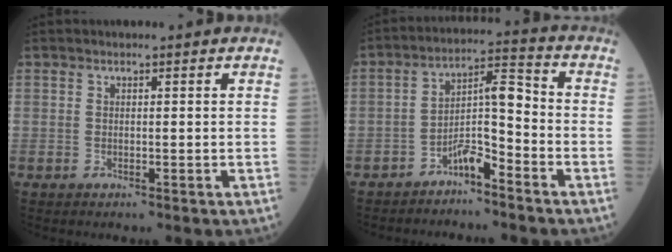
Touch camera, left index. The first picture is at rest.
{"total": 6.1, "force": [-3.9, 1.5, 4.5], "torque": [-0.082, 0.019, -0.068]}